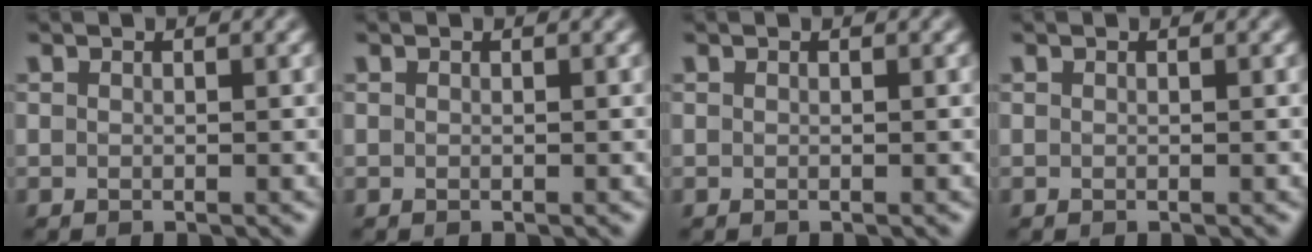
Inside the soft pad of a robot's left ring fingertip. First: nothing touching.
{"total": 0.0}
{"total": 0.0}
{"total": 0.0}